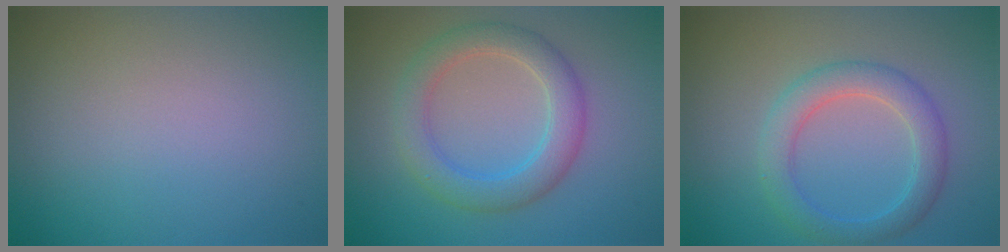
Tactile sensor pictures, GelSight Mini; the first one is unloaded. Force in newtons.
{"total": 4.3, "press": 4.3, "slide": 0.3}
{"total": 3.7, "press": 3.7, "slide": 0.2}